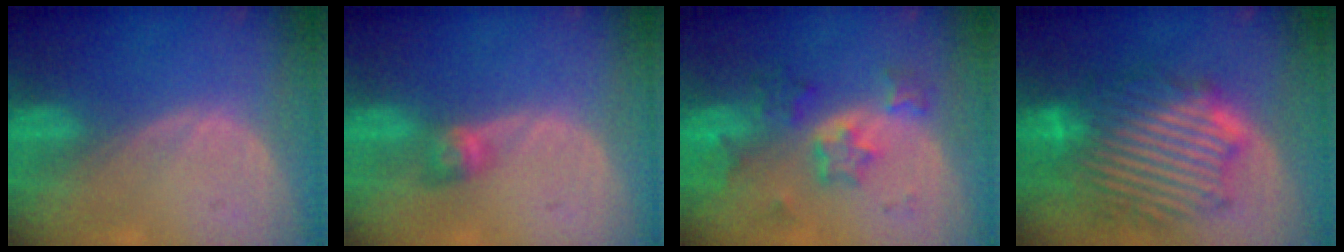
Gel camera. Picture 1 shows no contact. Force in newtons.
{"total": 2.9, "press": 2.5, "slide": 1.5}
{"total": 7.1, "press": 6.5, "slide": 2.9}
{"total": 13.2, "press": 13.2, "slide": 1.1}